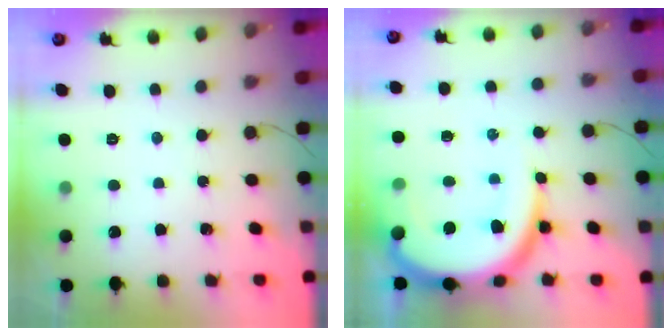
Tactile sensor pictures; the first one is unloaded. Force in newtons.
{"total": 16.4, "press": 16.4, "slide": 1.5}